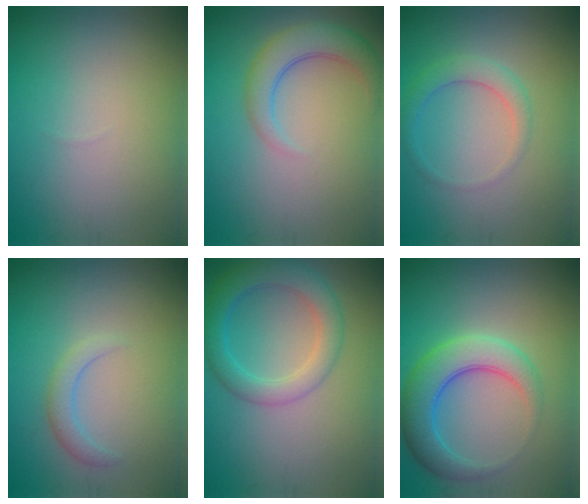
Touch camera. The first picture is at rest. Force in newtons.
{"total": 4.0, "press": 4.0, "slide": 0.3}
{"total": 2.4, "press": 2.4, "slide": 0.1}
{"total": 1.8, "press": 1.8, "slide": 0.2}
{"total": 4.6, "press": 4.6, "slide": 0.2}
{"total": 5.8, "press": 5.8, "slide": 0.1}